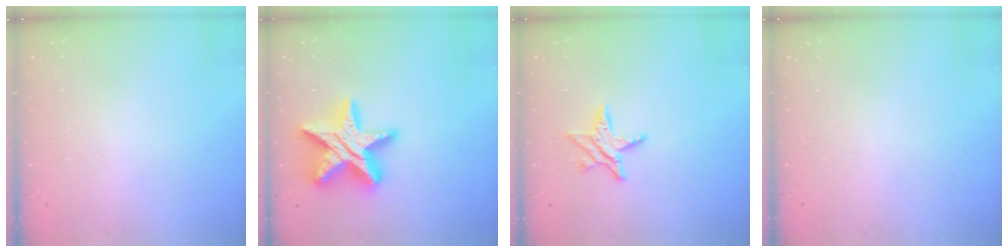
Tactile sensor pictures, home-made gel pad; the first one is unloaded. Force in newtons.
{"total": 20.7, "press": 20.7, "slide": 1.7}
{"total": 7.9, "press": 7.9, "slide": 0.3}
{"total": 0.0}